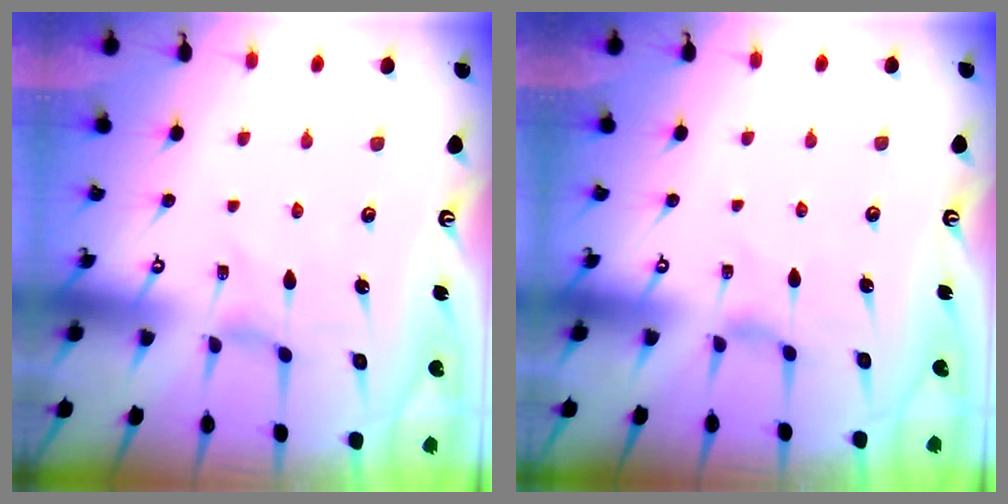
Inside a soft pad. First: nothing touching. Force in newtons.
{"total": 1.7, "press": 1.7, "slide": 0.3}